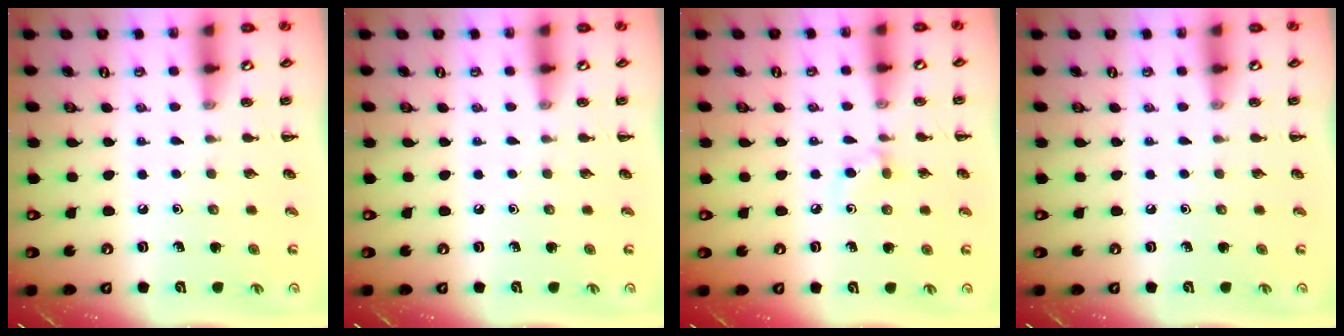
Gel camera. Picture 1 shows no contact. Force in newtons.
{"total": 0.0}
{"total": 5.5, "press": 5.2, "slide": 1.9}
{"total": 0.0}